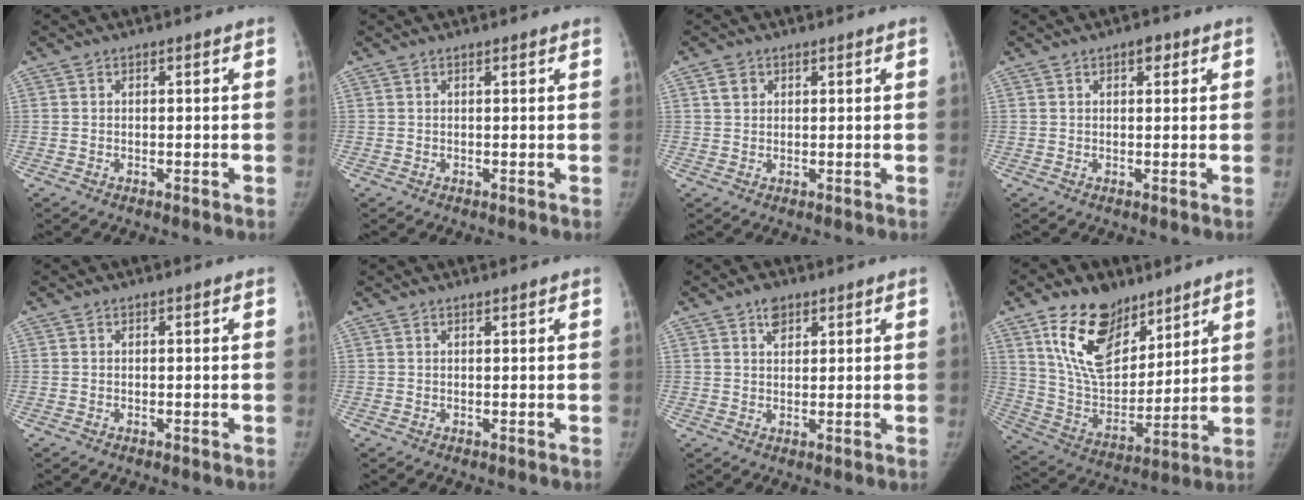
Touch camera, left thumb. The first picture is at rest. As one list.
[{"total": 0.6, "force": [0.5, 0.1, 0.3], "torque": [-0.003, 0.003, 0.007]}, {"total": 2.1, "force": [0.9, 1.8, 0.8], "torque": [-0.007, -0.002, 0.014]}, {"total": 2.1, "force": [1.1, 1.1, 1.4], "torque": [-0.012, -0.001, 0.014]}, {"total": 0.0}, {"total": 0.8, "force": [0.7, 0.0, 0.2], "torque": [-0.001, 0.006, 0.014]}, {"total": 3.0, "force": [1.8, 1.8, 1.5], "torque": [-0.011, -0.008, 0.030]}, {"total": 18.1, "force": [10.9, 10.3, 10.1], "torque": [-0.131, -0.056, 0.210]}]